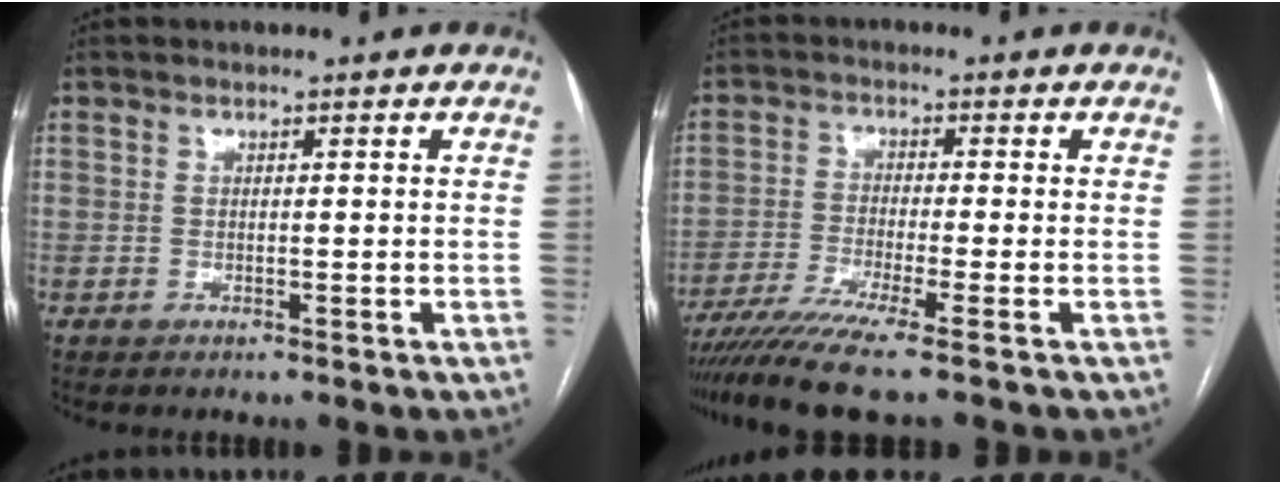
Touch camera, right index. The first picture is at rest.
{"total": 8.8, "force": [-6.7, -1.3, 5.6], "torque": [-0.092, -0.025, -0.115]}